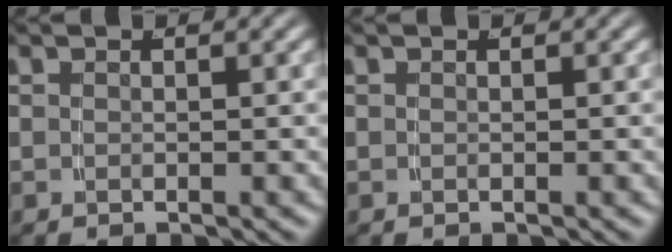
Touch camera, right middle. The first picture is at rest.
{"total": 0.0}